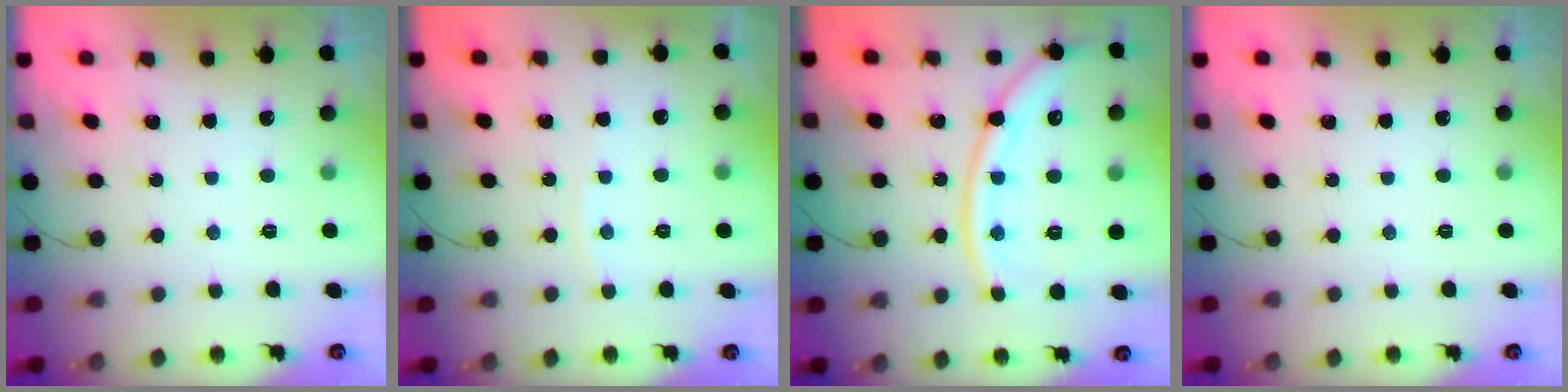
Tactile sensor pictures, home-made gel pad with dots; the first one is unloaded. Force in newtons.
{"total": 4.4, "press": 4.3, "slide": 0.7}
{"total": 15.3, "press": 15.2, "slide": 1.4}
{"total": 0.0}